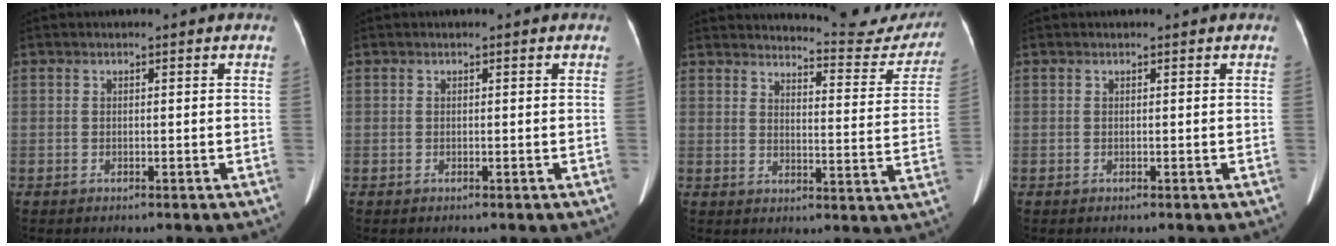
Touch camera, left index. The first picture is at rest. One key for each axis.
{"total": 0.0}
{"total": 14.4, "fx": 14.1, "fy": 1.7, "fz": 2.0, "tx": -0.007, "ty": -0.065, "tz": 0.150}
{"total": 0.0}